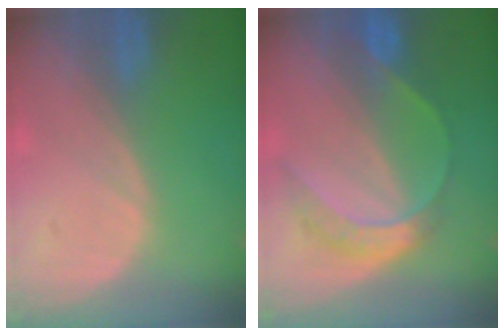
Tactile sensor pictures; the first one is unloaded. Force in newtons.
{"total": 7.2, "press": 6.1, "slide": 4.0}